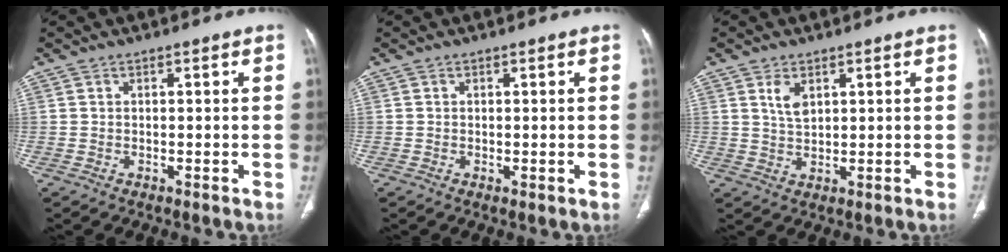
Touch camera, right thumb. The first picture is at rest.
{"total": 0.6, "force": [0.0, 0.2, 0.5], "torque": [-0.013, -0.004, 0.001]}
{"total": 3.6, "force": [1.7, 2.0, 2.5], "torque": [-0.041, -0.009, 0.038]}